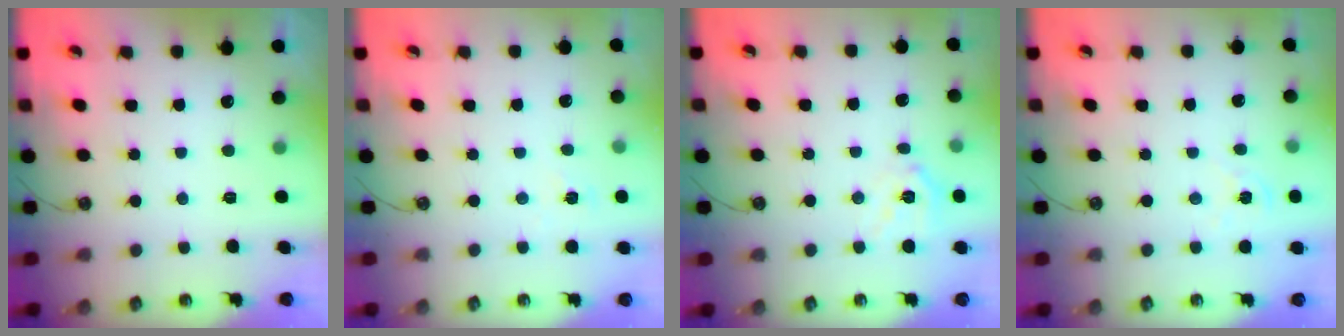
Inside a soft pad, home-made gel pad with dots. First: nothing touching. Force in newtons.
{"total": 3.9, "press": 3.9, "slide": 0.4}
{"total": 12.0, "press": 11.9, "slide": 1.7}
{"total": 2.2, "press": 2.2, "slide": 0.3}